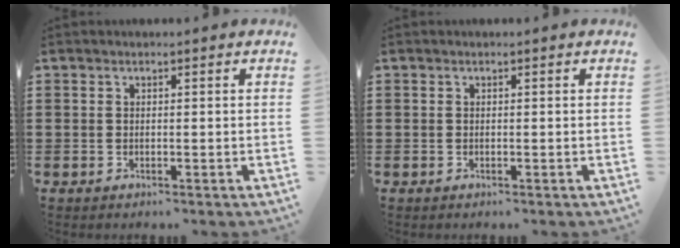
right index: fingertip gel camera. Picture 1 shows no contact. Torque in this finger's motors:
{"motor_torque": [0.04, 0.04, 0.00, 0.00]}